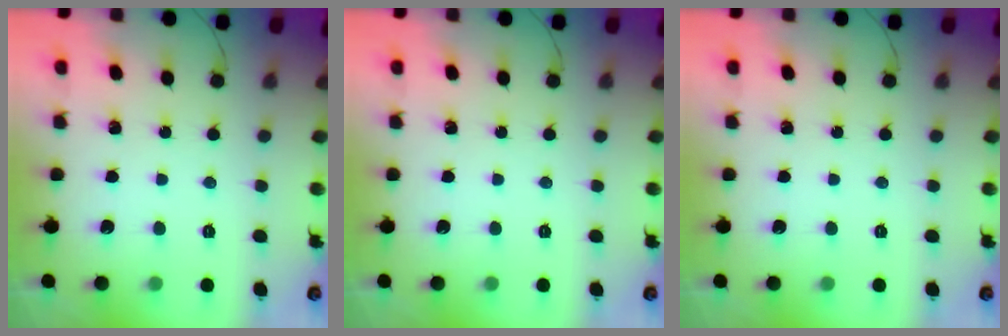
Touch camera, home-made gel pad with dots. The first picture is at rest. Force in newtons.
{"total": 0.0}
{"total": 0.0}